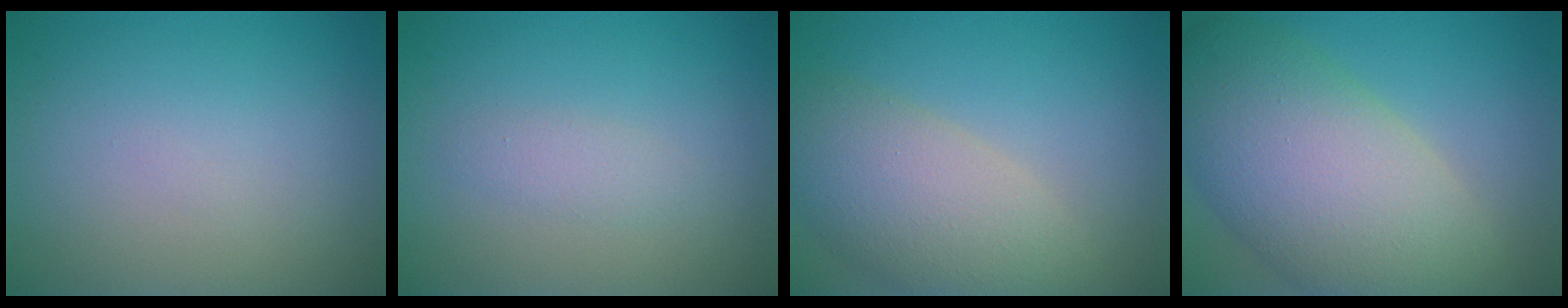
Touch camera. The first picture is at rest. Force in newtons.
{"total": 1.3, "press": 1.3, "slide": 0.0}
{"total": 6.9, "press": 6.9, "slide": 0.5}
{"total": 12.2, "press": 12.2, "slide": 0.9}